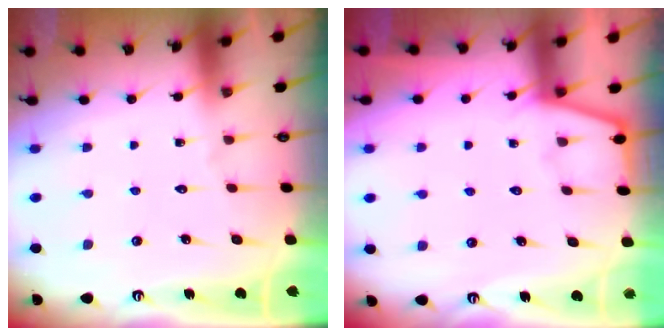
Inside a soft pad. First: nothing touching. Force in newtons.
{"total": 4.2, "press": 4.2, "slide": 0.5}